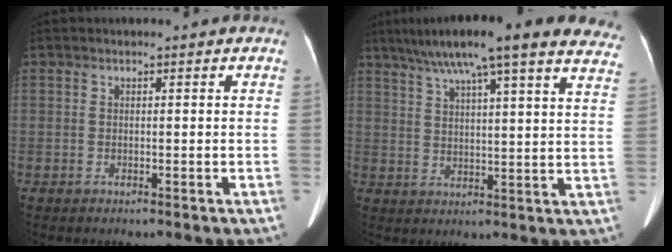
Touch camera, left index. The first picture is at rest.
{"total": 26.1, "force": [21.4, 2.7, 14.7], "torque": [-0.213, 0.006, 0.268]}